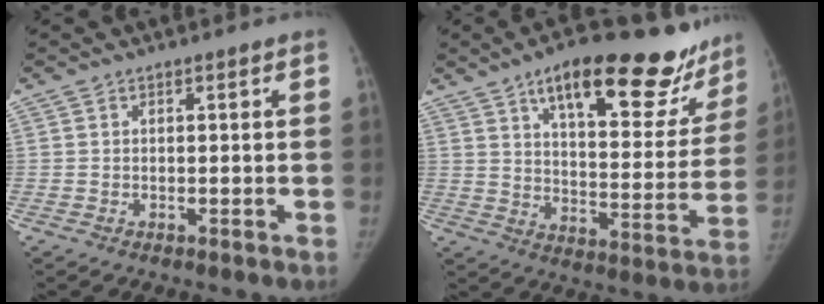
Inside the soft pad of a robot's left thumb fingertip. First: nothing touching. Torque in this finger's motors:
{"motor_torque": [1.41, 1.44, 1.41, -1.36, 0.06]}